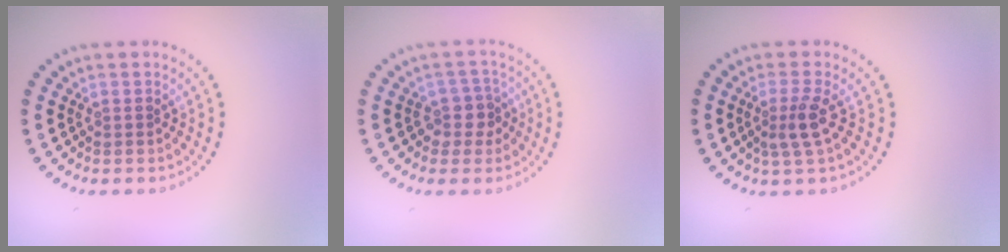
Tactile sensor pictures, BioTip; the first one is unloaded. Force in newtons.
{"total": 2.3, "press": 1.8, "slide": 1.4}
{"total": 2.5, "press": 1.9, "slide": 1.5}